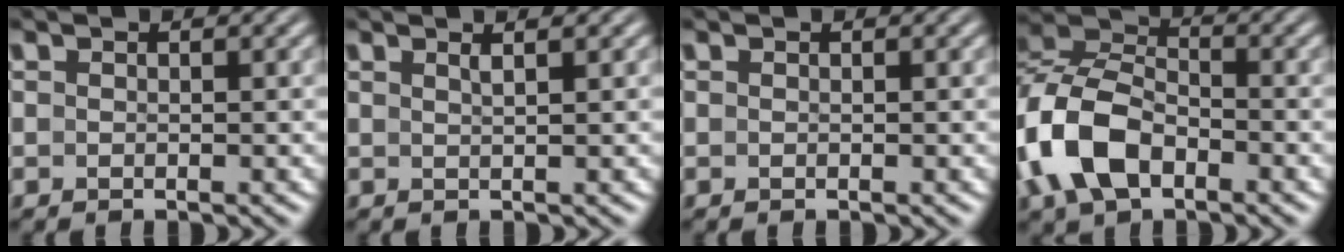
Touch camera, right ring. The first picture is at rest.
{"total": 1.3, "force": [0.5, -1.0, 0.5], "torque": [-0.008, -0.003, 0.016]}
{"total": 0.0}
{"total": 8.6, "force": [-2.0, 6.5, 5.3], "torque": [-0.139, -0.021, -0.030]}